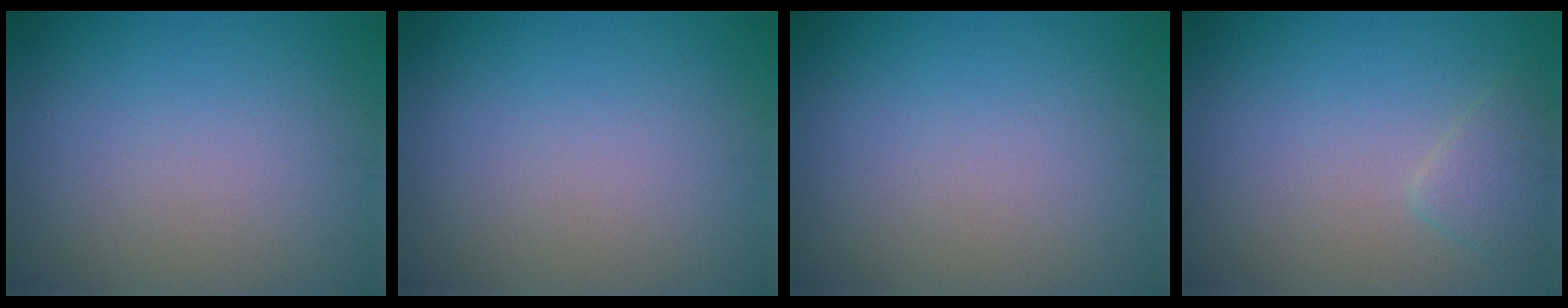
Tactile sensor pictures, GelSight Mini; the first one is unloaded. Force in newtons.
{"total": 0.0}
{"total": 0.0}
{"total": 1.6, "press": 1.6, "slide": 0.2}